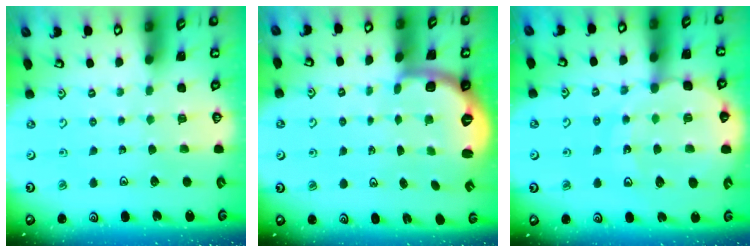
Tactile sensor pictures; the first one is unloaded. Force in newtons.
{"total": 2.5, "press": 2.0, "slide": 1.6}
{"total": 13.5, "press": 13.1, "slide": 3.0}